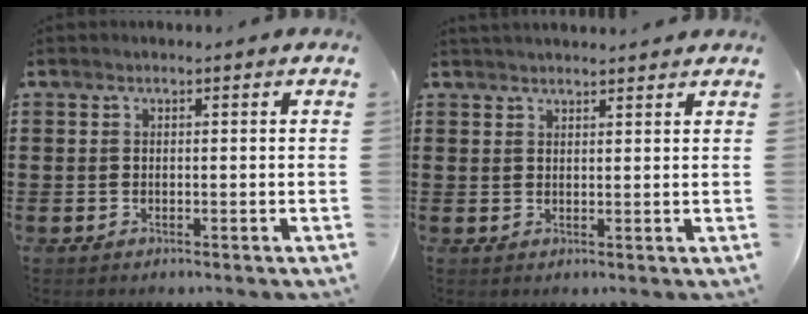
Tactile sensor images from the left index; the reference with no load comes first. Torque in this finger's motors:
{"motor_torque": [2.08, -0.05, 0.03, 0.01]}